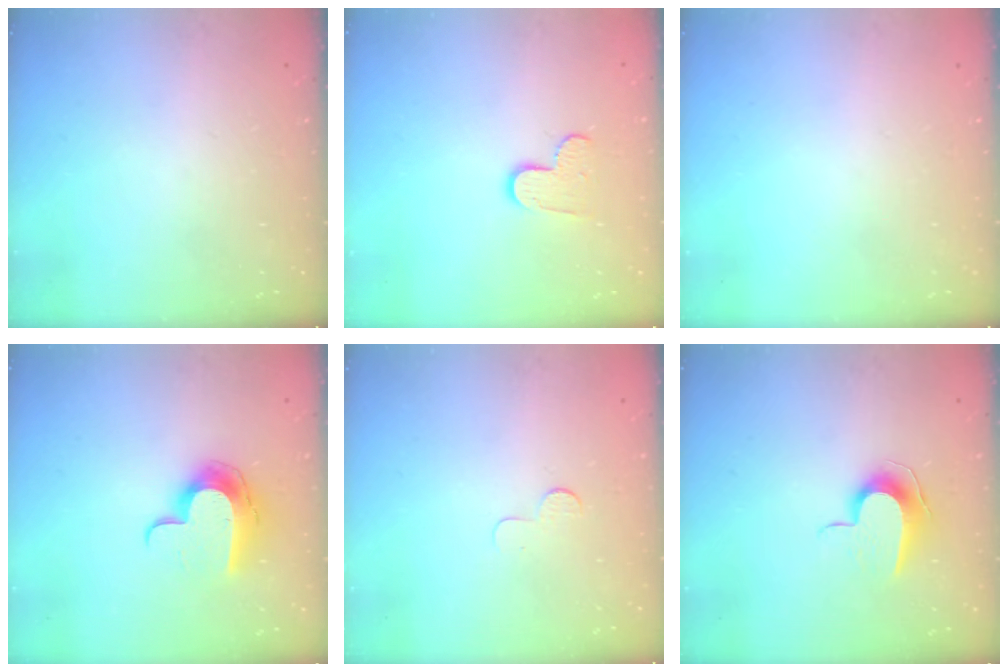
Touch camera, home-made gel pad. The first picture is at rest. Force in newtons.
{"total": 8.1, "press": 8.0, "slide": 0.5}
{"total": 0.0}
{"total": 11.6, "press": 11.6, "slide": 0.2}
{"total": 4.0, "press": 4.0, "slide": 0.4}
{"total": 9.4, "press": 9.4, "slide": 0.5}